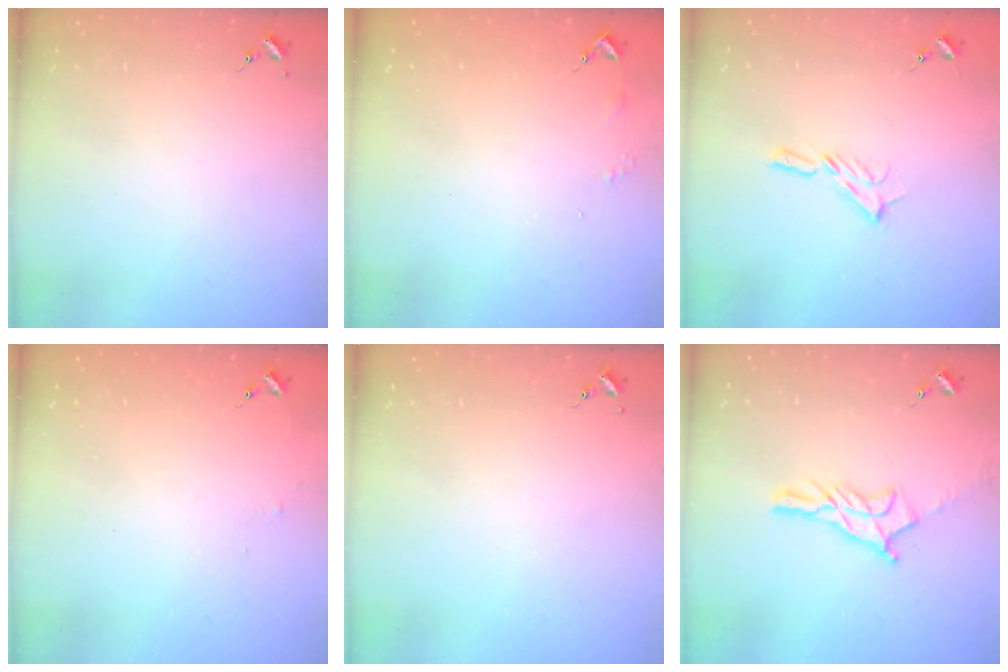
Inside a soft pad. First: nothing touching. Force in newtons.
{"total": 2.9, "press": 2.8, "slide": 0.3}
{"total": 5.9, "press": 5.9, "slide": 0.5}
{"total": 3.2, "press": 3.2, "slide": 0.3}
{"total": 0.0}
{"total": 11.2, "press": 11.1, "slide": 0.7}